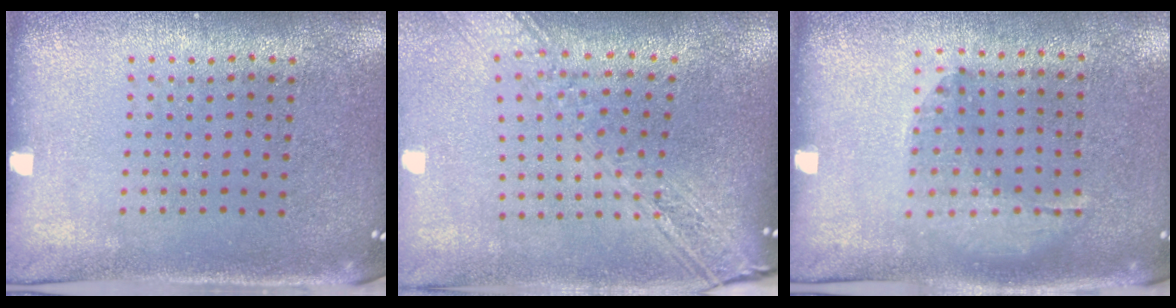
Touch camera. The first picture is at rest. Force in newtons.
{"total": 2.9, "press": 2.3, "slide": 1.9}
{"total": 1.2, "press": 0.9, "slide": 0.9}